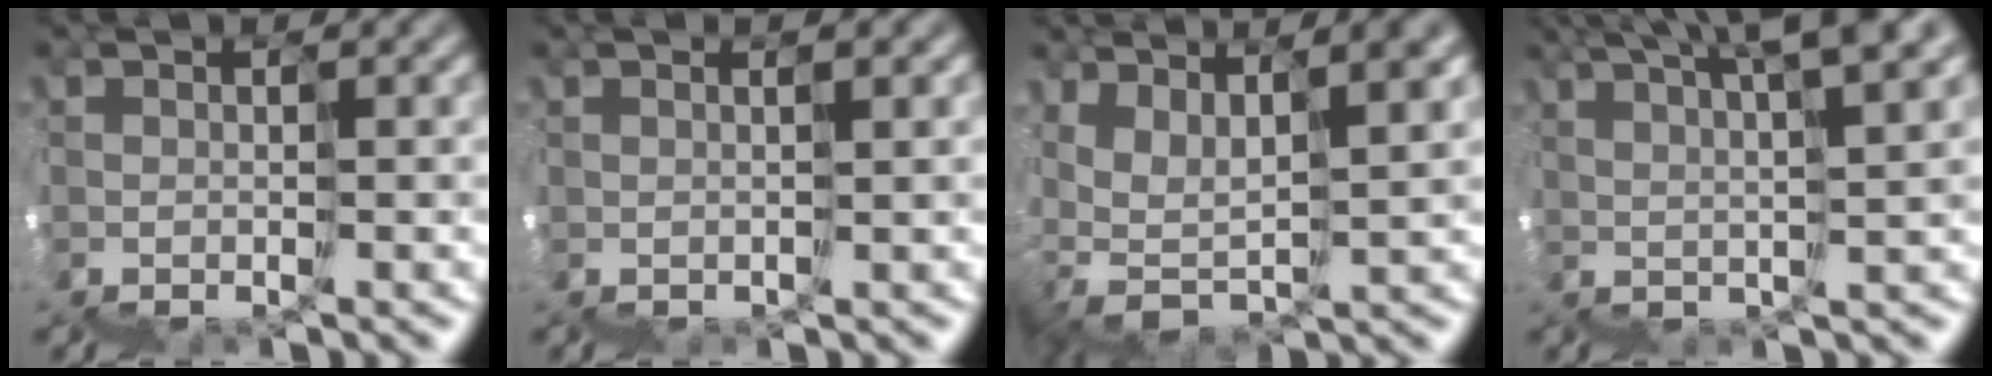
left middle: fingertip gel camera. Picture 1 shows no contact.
{"total": 1.7, "force": [1.0, 0.5, 1.3], "torque": [-0.007, 0.024, 0.014]}
{"total": 6.0, "force": [4.9, 2.2, 2.7], "torque": [-0.080, 0.054, 0.099]}
{"total": 5.8, "force": [4.8, 0.0, 3.3], "torque": [-0.035, 0.053, 0.067]}